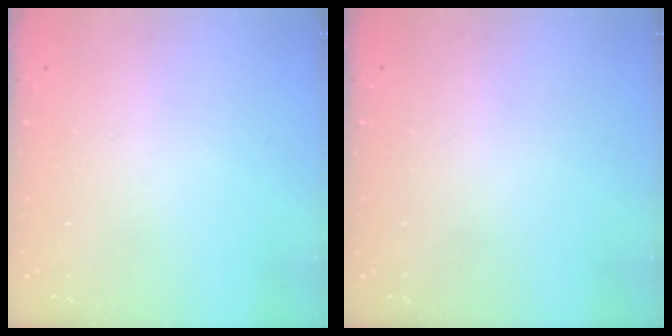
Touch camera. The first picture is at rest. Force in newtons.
{"total": 0.0}